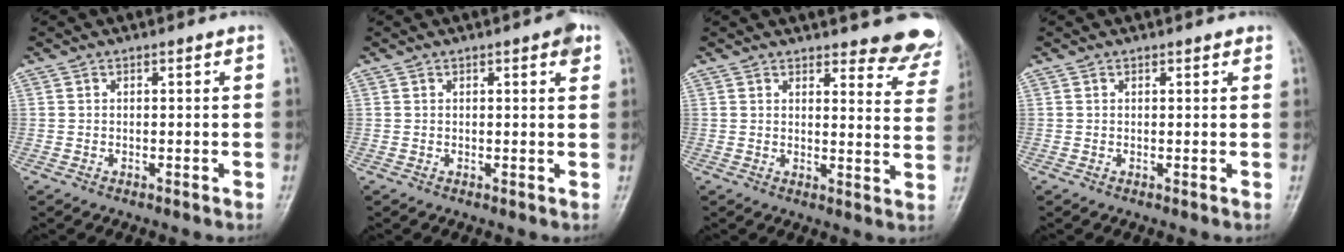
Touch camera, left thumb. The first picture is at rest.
{"total": 2.7, "force": [1.4, 0.8, 2.2], "torque": [-0.021, -0.002, 0.013]}
{"total": 11.4, "force": [10.4, 3.2, 3.5], "torque": [0.005, -0.073, 0.098]}
{"total": 0.9, "force": [0.7, 0.4, 0.4], "torque": [-0.004, -0.002, 0.005]}